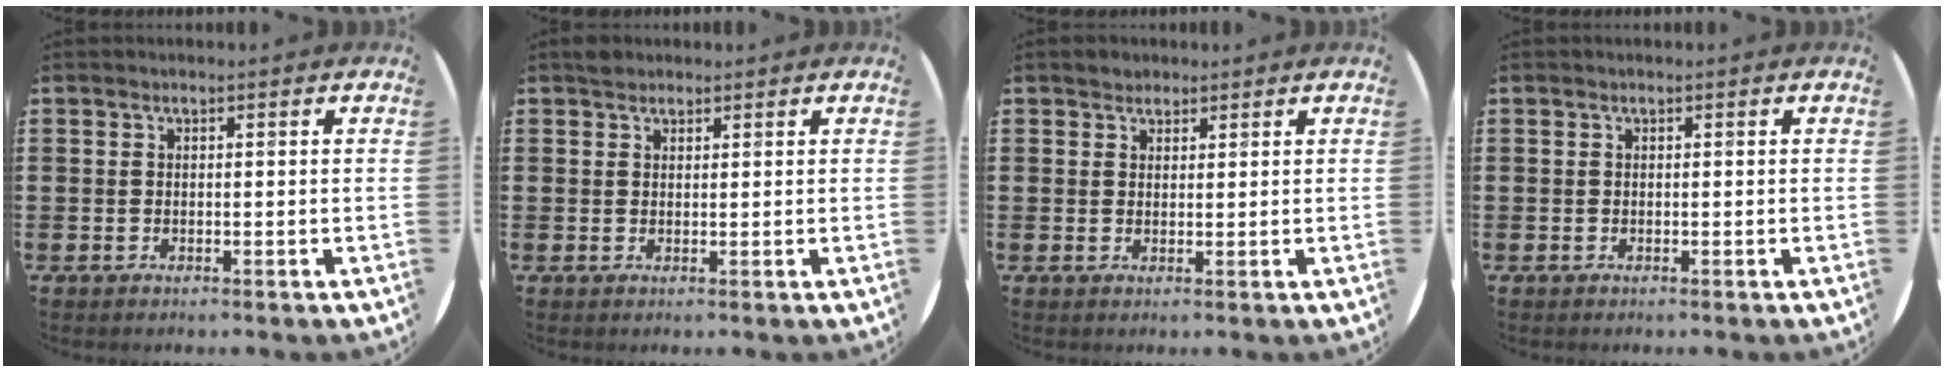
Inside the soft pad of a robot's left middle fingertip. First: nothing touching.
{"total": 1.3, "force": [1.2, 0.6, 0.0], "torque": [0.006, 0.001, 0.022]}
{"total": 1.6, "force": [1.4, 0.7, -0.1], "torque": [0.010, 0.001, 0.026]}
{"total": 0.0}